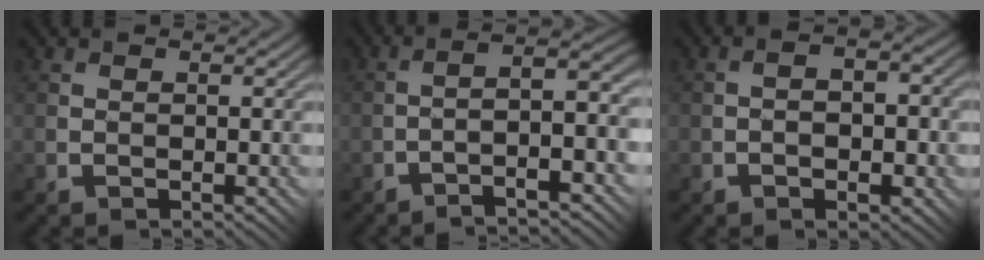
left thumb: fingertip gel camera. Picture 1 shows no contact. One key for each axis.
{"total": 6.7, "fx": -2.4, "fy": 0.8, "fz": 6.1, "tx": -0.084, "ty": 0.027, "tz": -0.047}
{"total": 4.9, "fx": -1.0, "fy": 2.7, "fz": 4.0, "tx": -0.058, "ty": 0.000, "tz": -0.006}